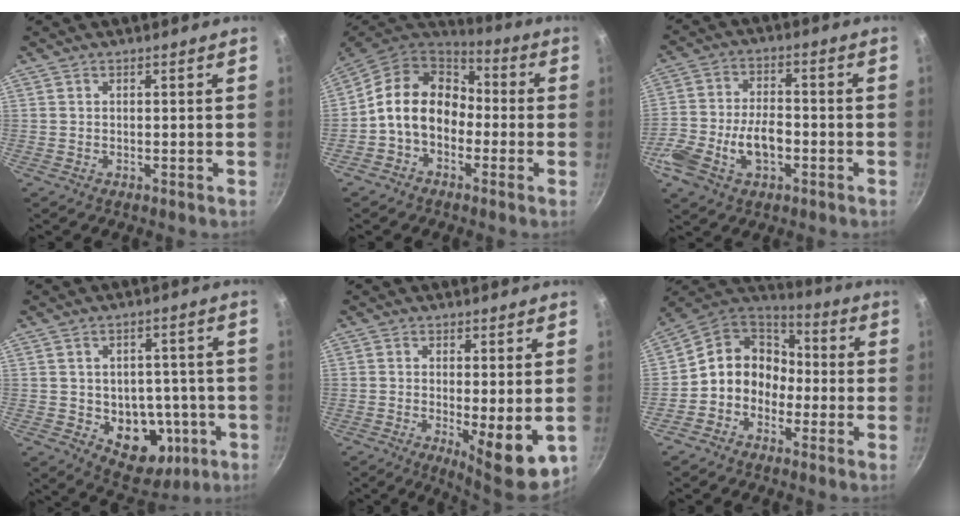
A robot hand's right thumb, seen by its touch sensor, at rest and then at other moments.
{"total": 14.5, "force": [-1.5, 11.2, 9.0], "torque": [-0.124, 0.050, -0.047]}
{"total": 11.9, "force": [-4.0, 7.0, 8.7], "torque": [-0.163, 0.035, -0.078]}
{"total": 12.1, "force": [-3.4, 8.9, 7.5], "torque": [-0.054, 0.011, -0.032]}
{"total": 9.6, "force": [-1.7, 2.6, 9.1], "torque": [-0.116, -0.014, -0.012]}
{"total": 11.7, "force": [-2.3, 10.1, 5.5], "torque": [-0.047, 0.048, -0.066]}